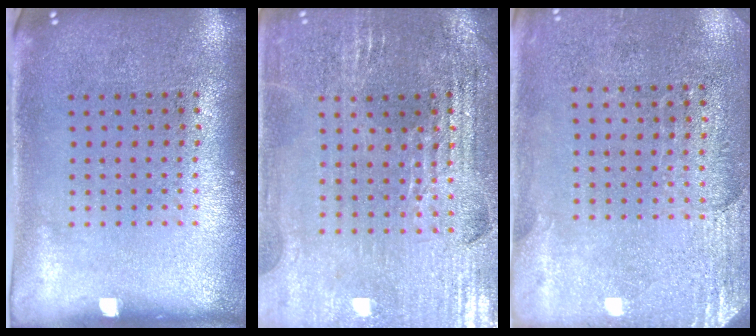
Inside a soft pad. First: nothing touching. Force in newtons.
{"total": 2.8, "press": 2.7, "slide": 0.5}
{"total": 2.6, "press": 2.3, "slide": 1.2}